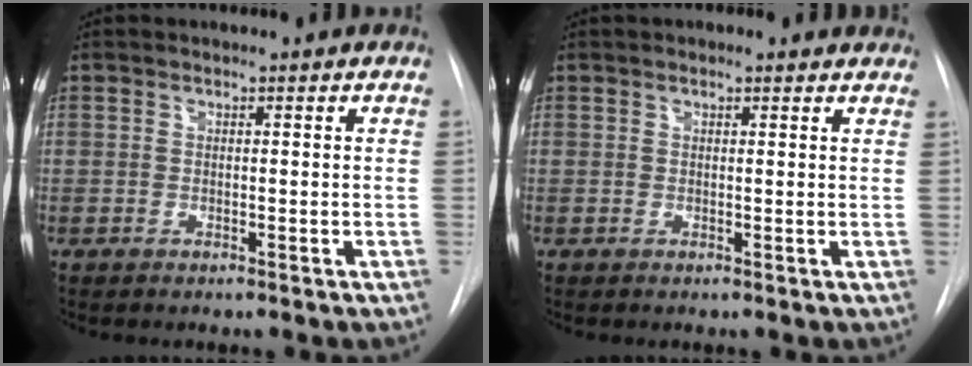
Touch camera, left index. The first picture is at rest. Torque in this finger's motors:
{"motor_torque": [1.15, -0.98, 0.04, 0.02]}